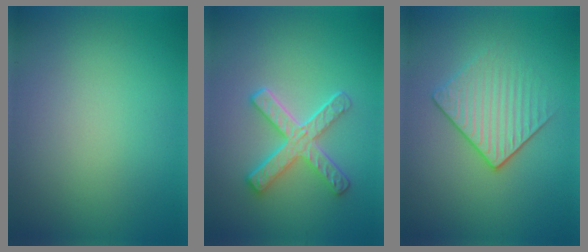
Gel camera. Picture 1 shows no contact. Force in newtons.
{"total": 4.2, "press": 3.4, "slide": 2.4}
{"total": 3.4, "press": 2.9, "slide": 1.9}